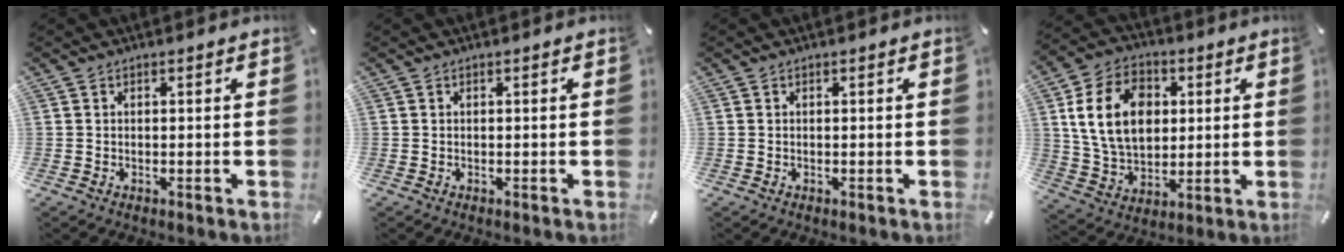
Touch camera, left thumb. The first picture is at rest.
{"total": 0.0}
{"total": 0.0}
{"total": 15.4, "force": [2.9, 11.6, 9.7], "torque": [-0.190, 0.008, 0.047]}